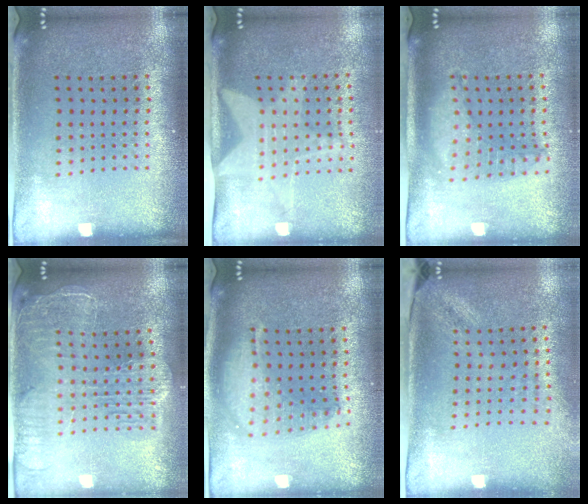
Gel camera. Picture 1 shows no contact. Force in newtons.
{"total": 2.0, "press": 1.6, "slide": 1.2}
{"total": 1.3, "press": 1.3, "slide": 0.2}
{"total": 2.3, "press": 2.0, "slide": 1.1}
{"total": 1.6, "press": 1.4, "slide": 0.7}
{"total": 1.9, "press": 1.5, "slide": 1.2}